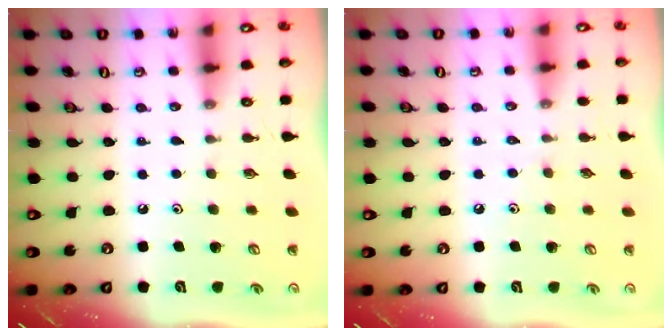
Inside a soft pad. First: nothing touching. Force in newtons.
{"total": 2.4, "press": 2.4, "slide": 0.5}